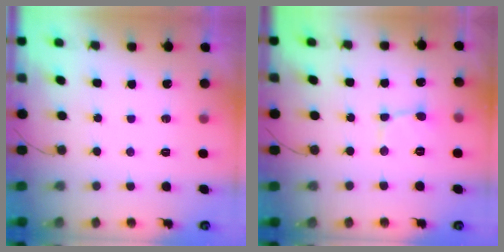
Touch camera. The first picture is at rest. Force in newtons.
{"total": 1.6, "press": 1.6, "slide": 0.1}